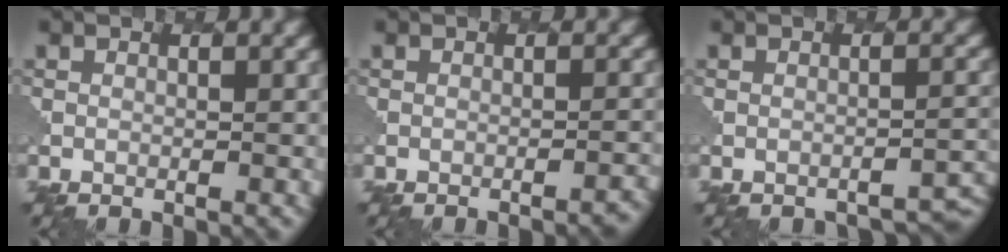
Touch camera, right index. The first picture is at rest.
{"total": 2.2, "force": [-1.9, 0.5, 1.0], "torque": [-0.007, 0.014, -0.026]}
{"total": 2.9, "force": [-2.8, 0.4, 0.7], "torque": [-0.006, 0.005, -0.036]}